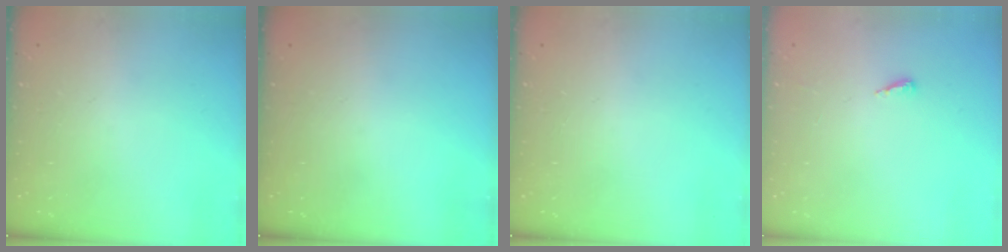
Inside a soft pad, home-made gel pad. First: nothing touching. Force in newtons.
{"total": 0.0}
{"total": 0.0}
{"total": 2.8, "press": 2.8, "slide": 0.2}